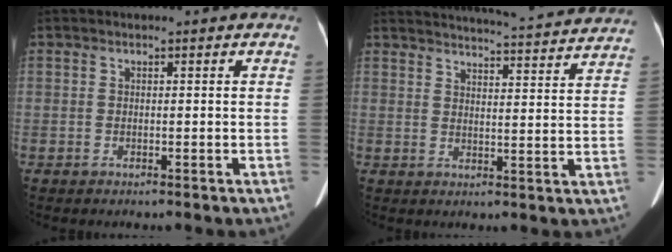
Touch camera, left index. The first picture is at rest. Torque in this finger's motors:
{"motor_torque": [-0.03, -0.38, -0.06, 0.00]}